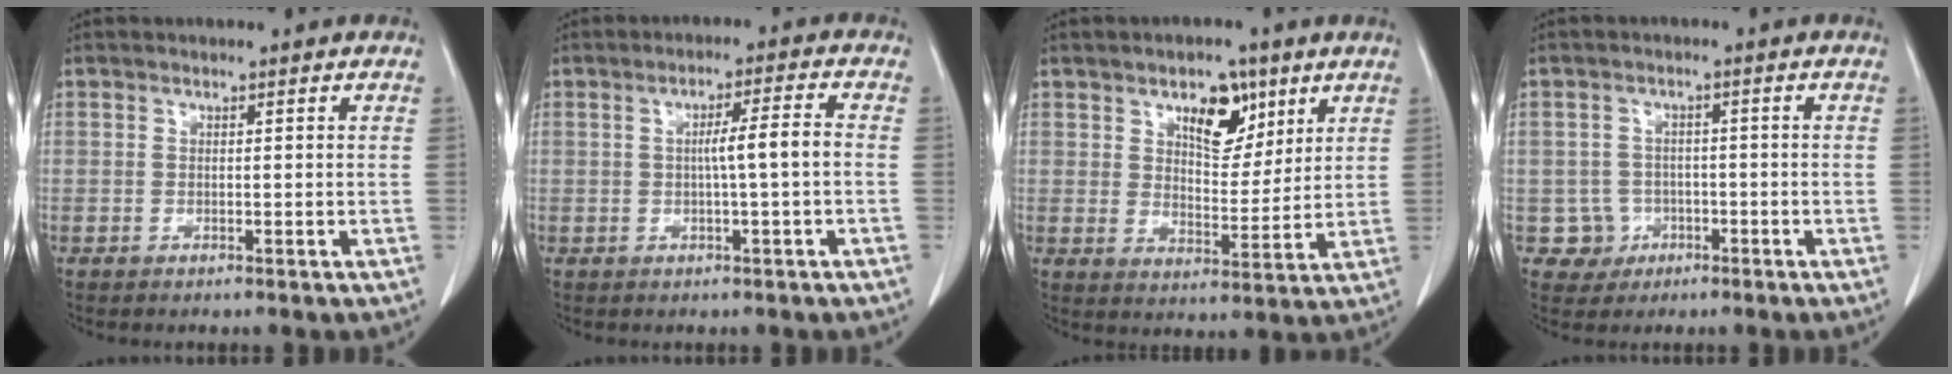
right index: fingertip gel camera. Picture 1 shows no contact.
{"total": 4.6, "force": [-0.3, -0.4, 4.6], "torque": [-0.078, 0.008, -0.004]}
{"total": 7.9, "force": [4.4, 4.0, 5.2], "torque": [-0.078, 0.005, 0.074]}
{"total": 3.9, "force": [-1.3, 3.7, -0.4], "torque": [0.015, 0.015, -0.016]}